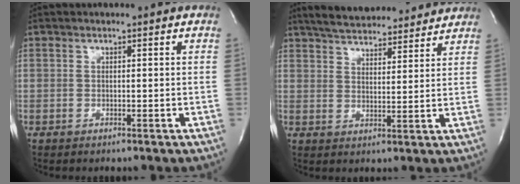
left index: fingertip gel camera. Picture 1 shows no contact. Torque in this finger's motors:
{"motor_torque": [0.48, -0.47, 0.12, 0.06]}